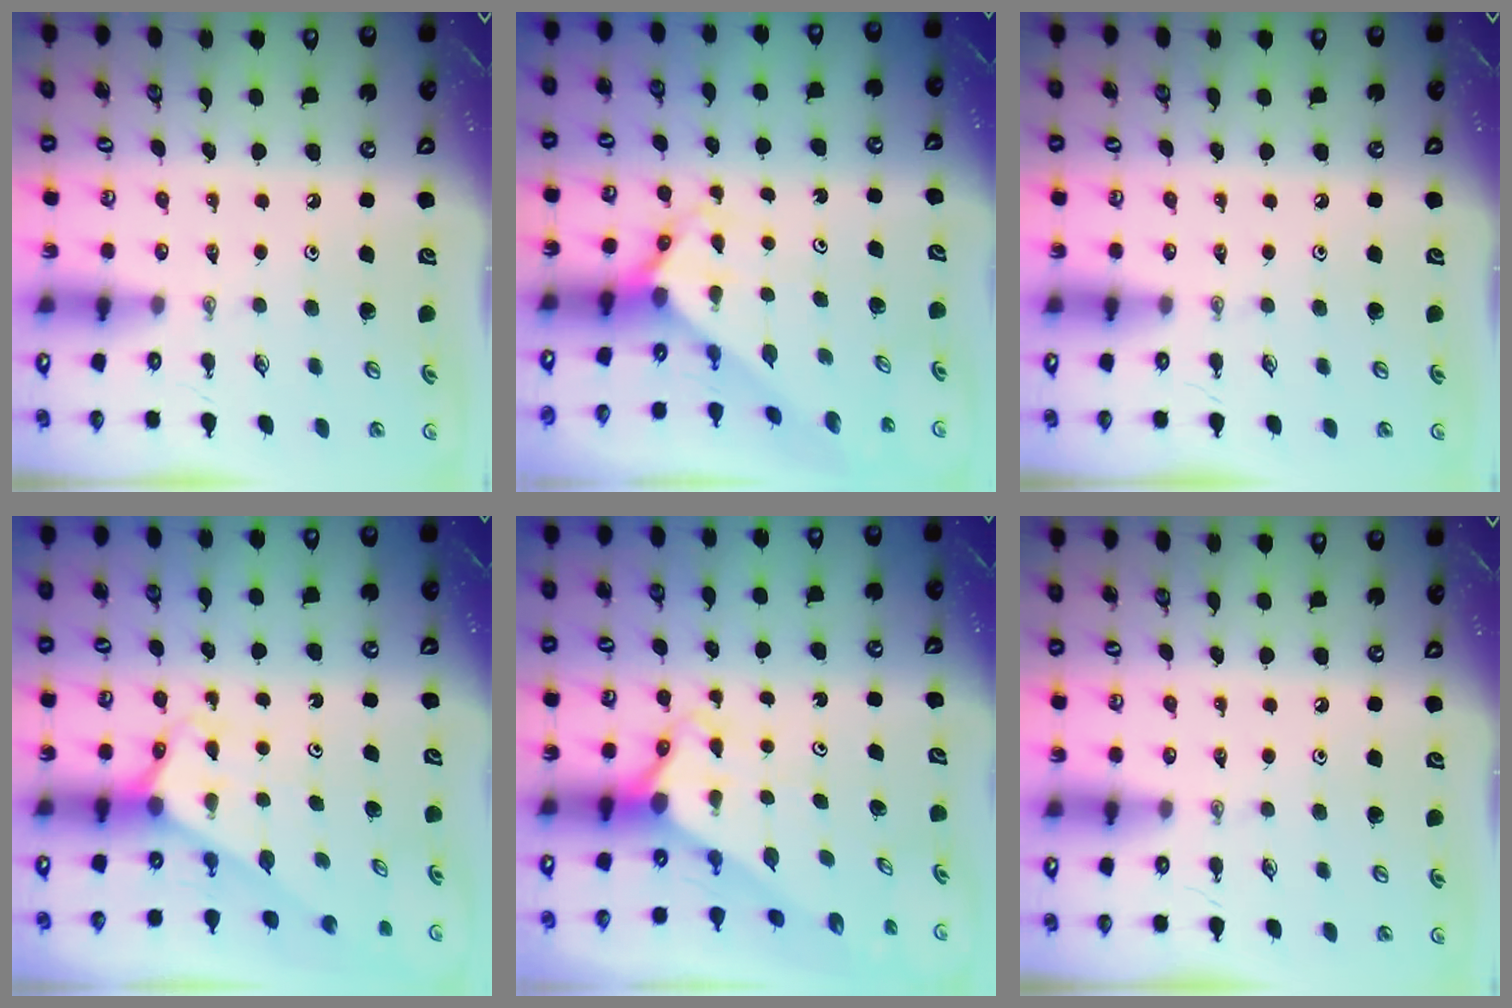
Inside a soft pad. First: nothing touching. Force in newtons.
{"total": 3.4, "press": 3.4, "slide": 0.3}
{"total": 0.0}
{"total": 2.5, "press": 2.5, "slide": 0.3}
{"total": 2.9, "press": 2.9, "slide": 0.2}
{"total": 0.0}